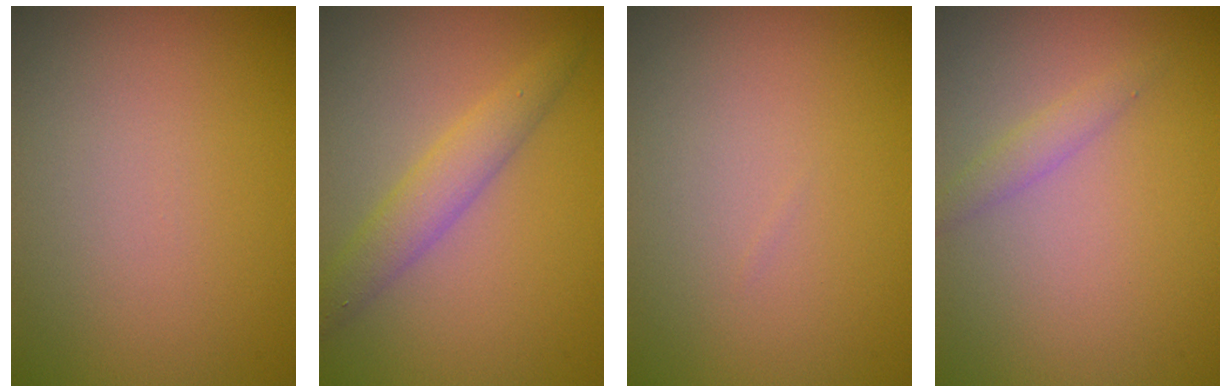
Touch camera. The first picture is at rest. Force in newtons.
{"total": 2.9, "press": 2.9, "slide": 0.1}
{"total": 0.0}
{"total": 1.3, "press": 1.3, "slide": 0.0}